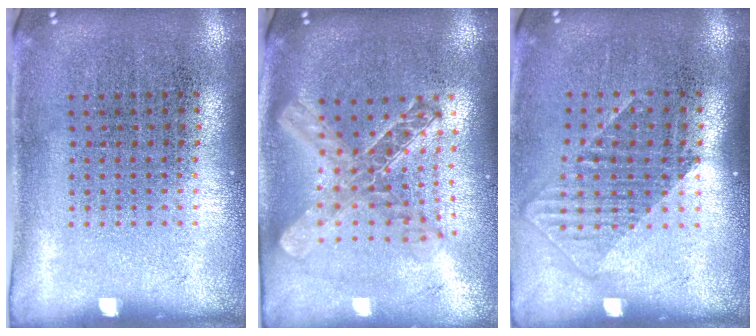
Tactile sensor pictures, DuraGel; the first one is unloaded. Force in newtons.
{"total": 2.1, "press": 1.8, "slide": 1.1}
{"total": 1.3, "press": 0.9, "slide": 0.9}